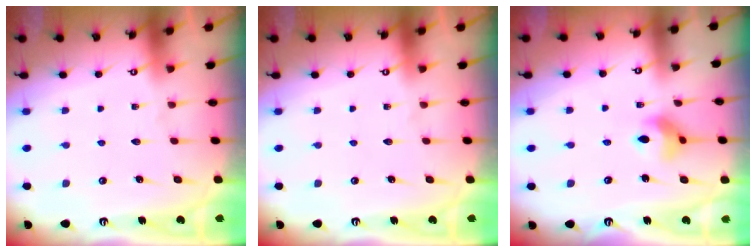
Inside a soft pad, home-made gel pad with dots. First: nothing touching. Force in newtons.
{"total": 0.0}
{"total": 7.7, "press": 7.7, "slide": 1.0}